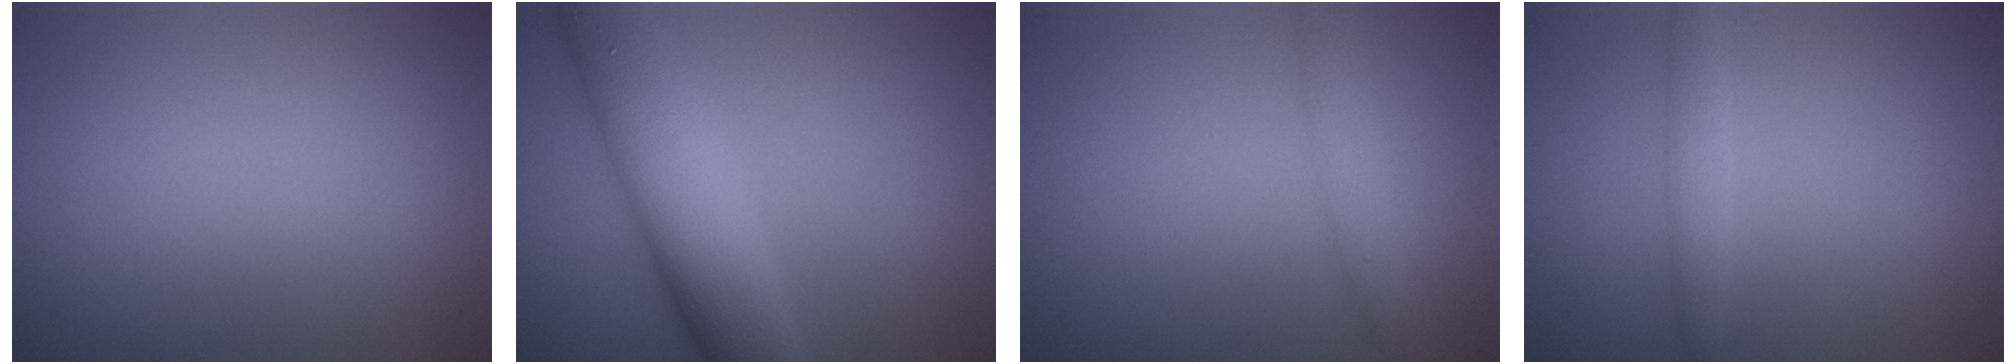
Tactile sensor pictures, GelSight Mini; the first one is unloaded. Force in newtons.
{"total": 8.2, "press": 8.2, "slide": 0.2}
{"total": 1.9, "press": 1.9, "slide": 0.1}
{"total": 1.6, "press": 1.6, "slide": 0.0}